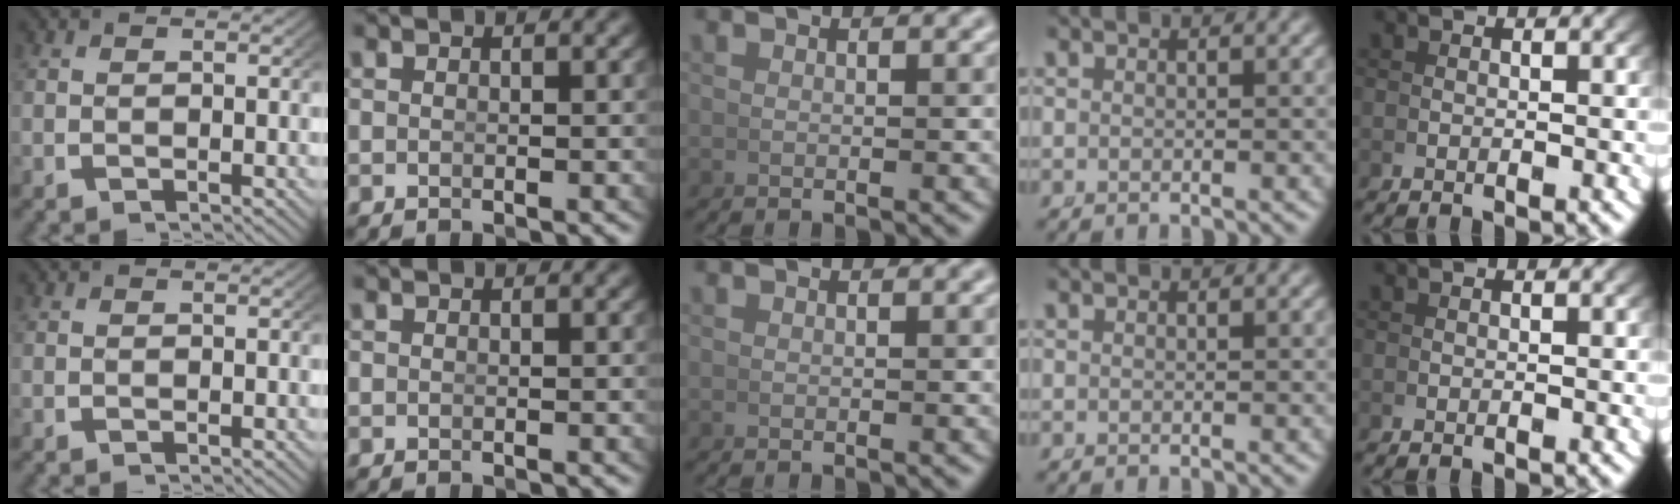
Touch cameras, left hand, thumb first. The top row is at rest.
{}